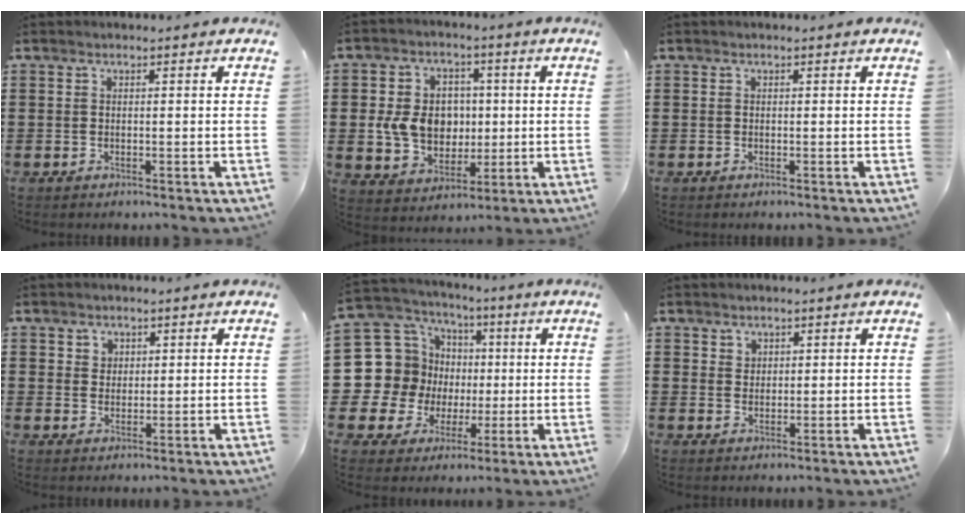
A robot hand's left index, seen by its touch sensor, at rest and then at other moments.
{"total": 8.9, "force": [0.4, 7.2, 5.2], "torque": [-0.128, 0.013, 0.004]}
{"total": 0.0}
{"total": 2.1, "force": [1.3, 1.6, 0.1], "torque": [0.000, 0.003, 0.022]}
{"total": 13.5, "force": [-0.6, 13.1, 3.4], "torque": [-0.140, -0.016, 0.009]}
{"total": 1.6, "force": [1.3, 1.0, 0.1], "torque": [-0.004, 0.002, 0.025]}